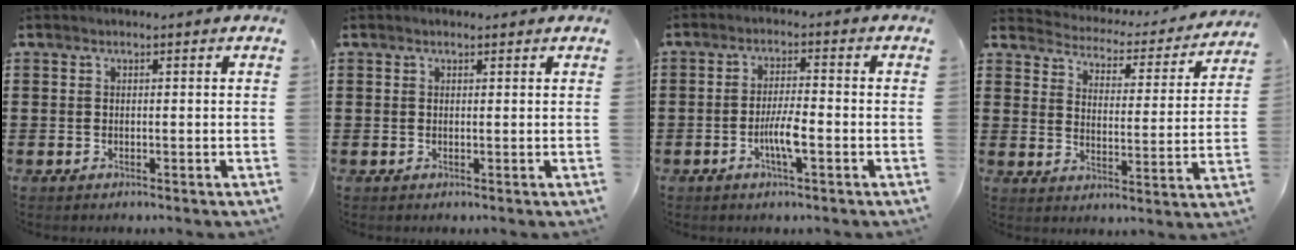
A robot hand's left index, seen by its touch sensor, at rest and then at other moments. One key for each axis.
{"total": 0.6, "fx": 0.5, "fy": 0.2, "fz": 0.3, "tx": -0.006, "ty": 0.001, "tz": 0.010}
{"total": 4.8, "fx": -1.6, "fy": 0.9, "fz": 4.5, "tx": -0.089, "ty": 0.000, "tz": -0.033}
{"total": 2.9, "fx": 2.8, "fy": 0.6, "fz": 0.1, "tx": -0.025, "ty": -0.028, "tz": 0.040}